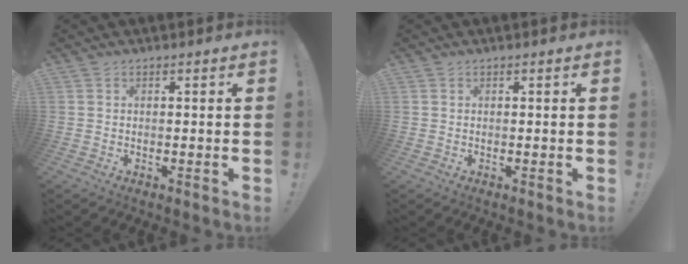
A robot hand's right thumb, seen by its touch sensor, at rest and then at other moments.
{"total": 0.0}